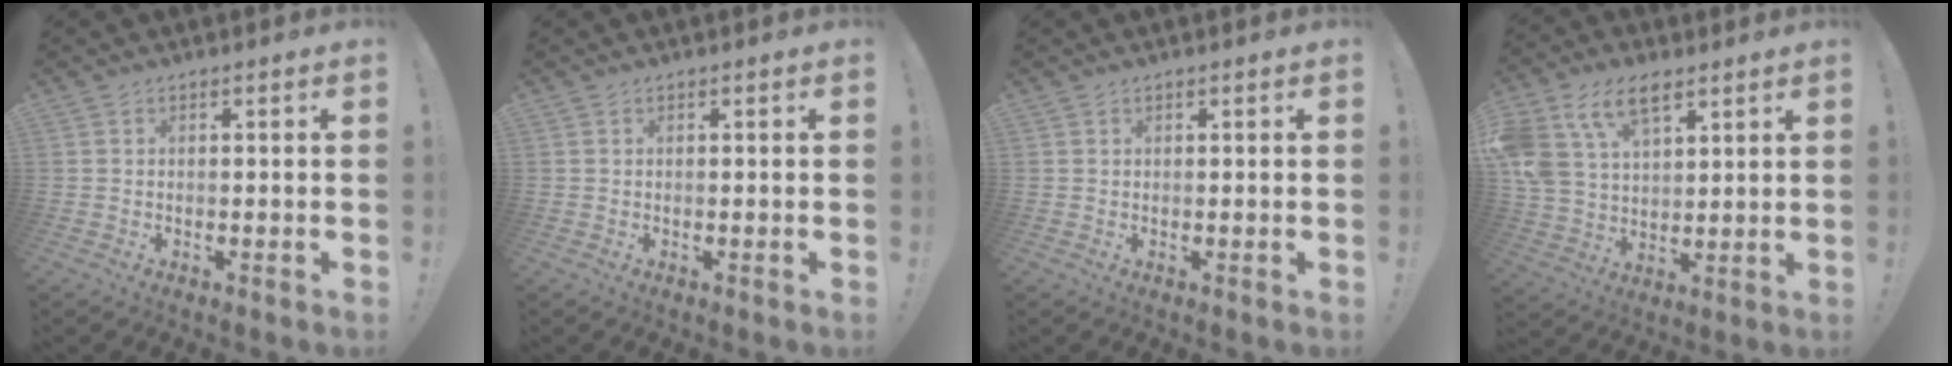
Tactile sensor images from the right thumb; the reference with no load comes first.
{"total": 0.0}
{"total": 0.5, "force": [0.4, 0.3, 0.2], "torque": [0.000, -0.001, 0.007]}
{"total": 15.2, "force": [8.5, 9.2, 8.5], "torque": [-0.180, -0.033, 0.162]}